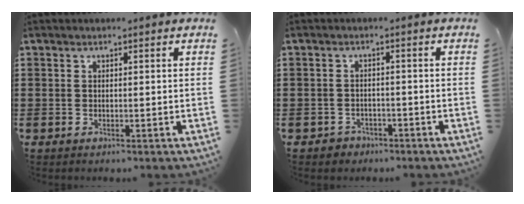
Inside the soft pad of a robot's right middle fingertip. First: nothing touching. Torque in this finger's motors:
{"motor_torque": [0.24, 0.07, 0.02, 0.01]}